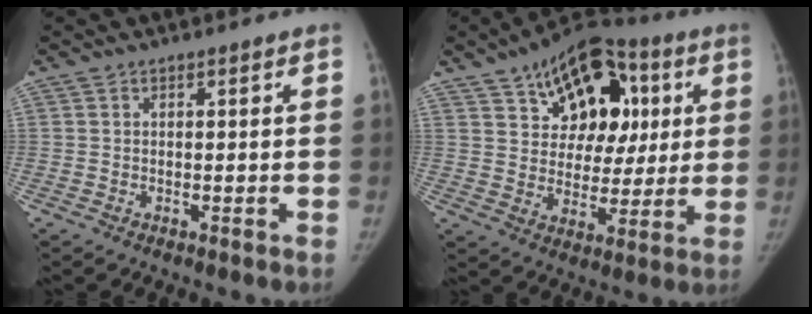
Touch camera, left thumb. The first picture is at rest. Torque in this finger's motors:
{"motor_torque": [0.20, 0.74, -0.16, -0.16, 0.07]}